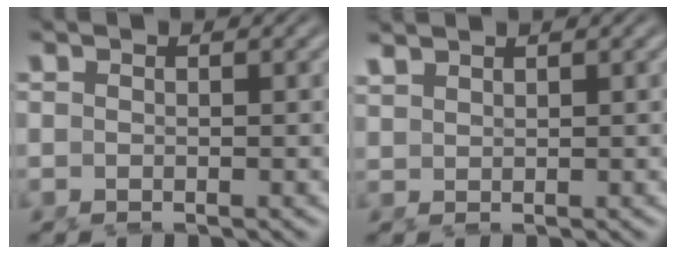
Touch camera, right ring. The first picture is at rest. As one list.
[{"total": 1.3, "force": [1.2, -0.5, -0.1], "torque": [0.007, 0.001, 0.033]}]